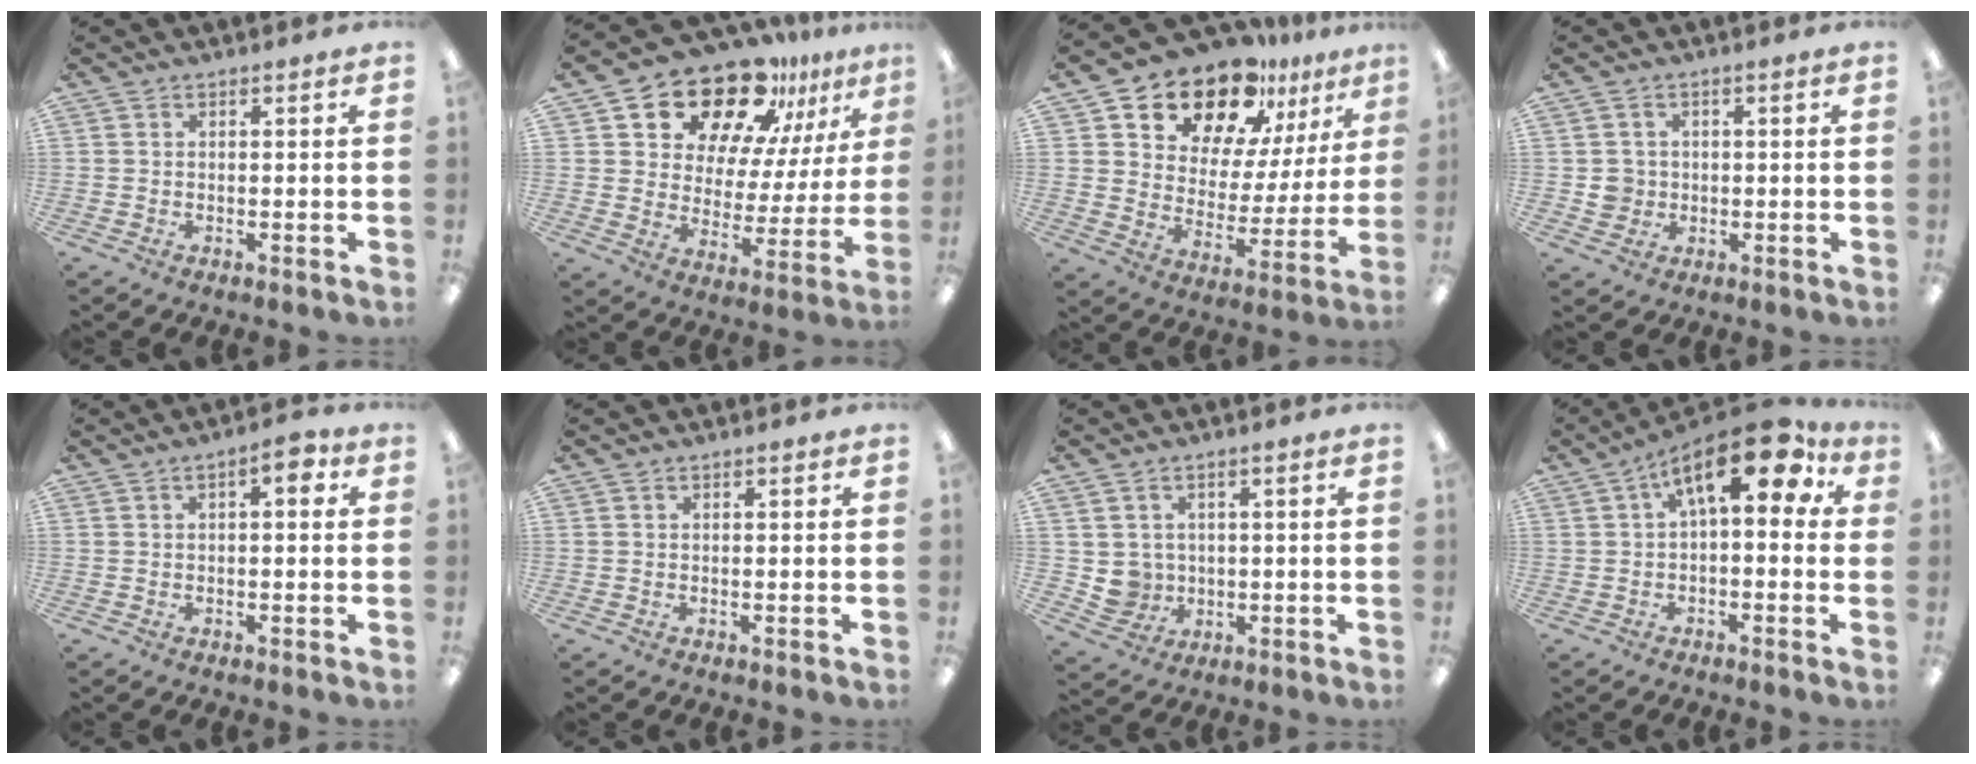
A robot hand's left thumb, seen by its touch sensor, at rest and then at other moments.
{"total": 18.3, "force": [15.0, 8.0, 6.8], "torque": [-0.131, -0.109, 0.264]}
{"total": 17.5, "force": [14.6, 7.8, 5.7], "torque": [-0.107, -0.112, 0.262]}
{"total": 3.9, "force": [0.1, 3.8, 0.6], "torque": [-0.001, 0.002, -0.001]}
{"total": 4.2, "force": [1.3, 1.6, 3.6], "torque": [-0.049, 0.001, 0.015]}
{"total": 0.0}
{"total": 4.8, "force": [1.1, 4.7, 0.6], "torque": [-0.025, 0.000, 0.025]}
{"total": 14.8, "force": [5.9, 6.4, 11.9], "torque": [-0.171, -0.022, 0.094]}